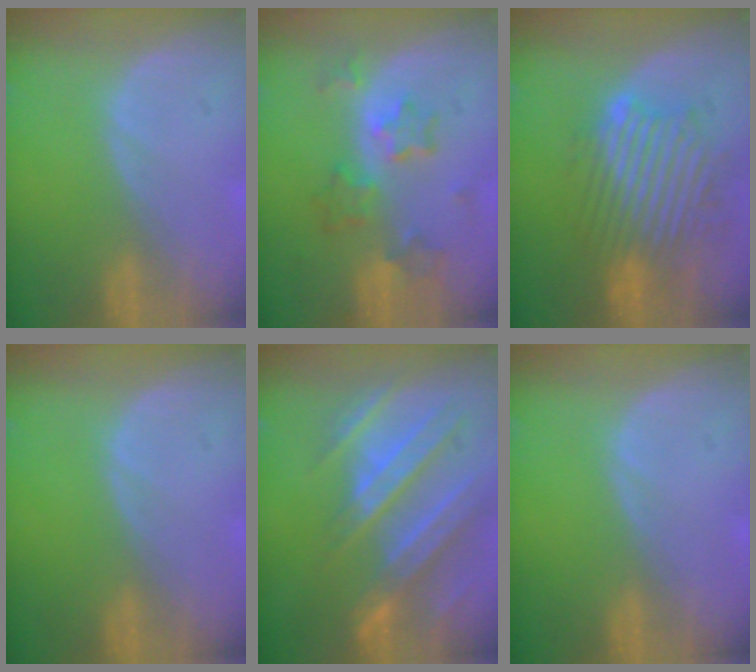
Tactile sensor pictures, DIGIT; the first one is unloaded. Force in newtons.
{"total": 7.2, "press": 6.4, "slide": 3.4}
{"total": 10.5, "press": 10.0, "slide": 3.2}
{"total": 0.0}
{"total": 10.9, "press": 9.8, "slide": 4.9}
{"total": 0.0}